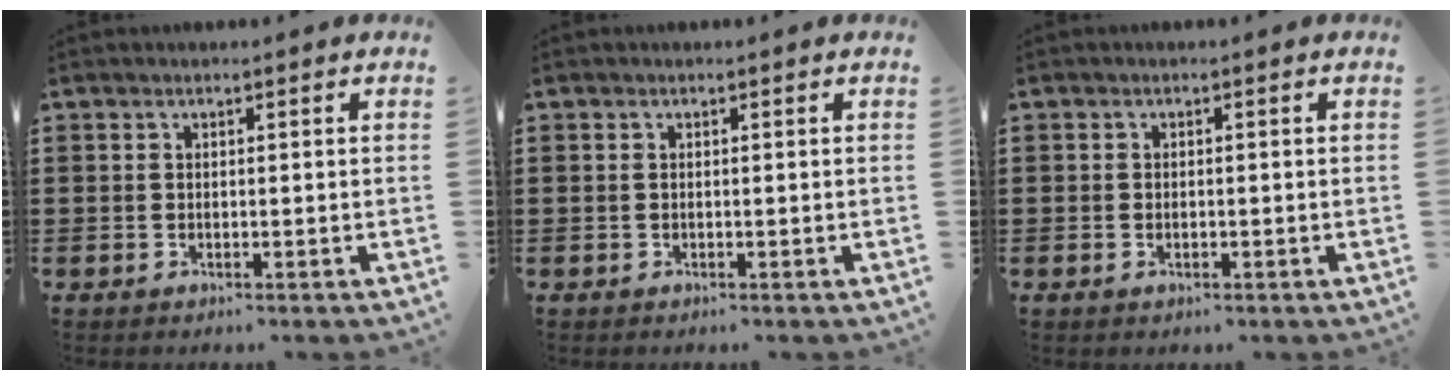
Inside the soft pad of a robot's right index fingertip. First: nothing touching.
{"total": 0.0}
{"total": 0.6, "force": [-0.1, 0.3, 0.5], "torque": [-0.012, -0.003, -0.001]}